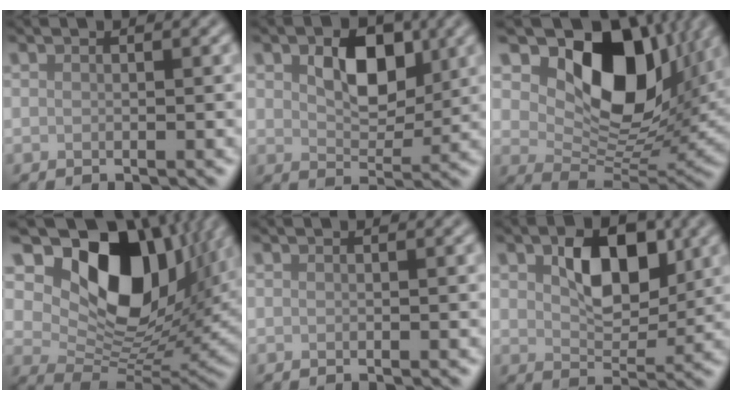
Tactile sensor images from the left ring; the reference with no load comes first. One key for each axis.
{"total": 5.5, "fx": 1.5, "fy": 3.4, "fz": 4.0, "tx": -0.068, "ty": -0.002, "tz": 0.021}
{"total": 12.6, "fx": 4.8, "fy": 7.7, "fz": 8.7, "tx": -0.139, "ty": -0.013, "tz": 0.090}
{"total": 14.2, "fx": 5.0, "fy": 8.9, "fz": 9.9, "tx": -0.156, "ty": -0.004, "tz": 0.096}
{"total": 0.0}
{"total": 5.9, "fx": 1.7, "fy": 3.4, "fz": 4.5, "tx": -0.071, "ty": 0.001, "tz": 0.027}